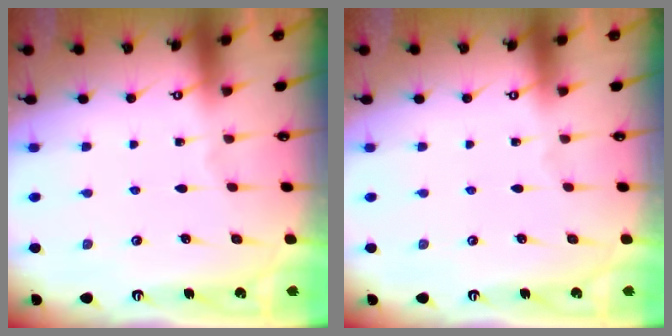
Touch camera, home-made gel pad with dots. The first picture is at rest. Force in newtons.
{"total": 0.0}